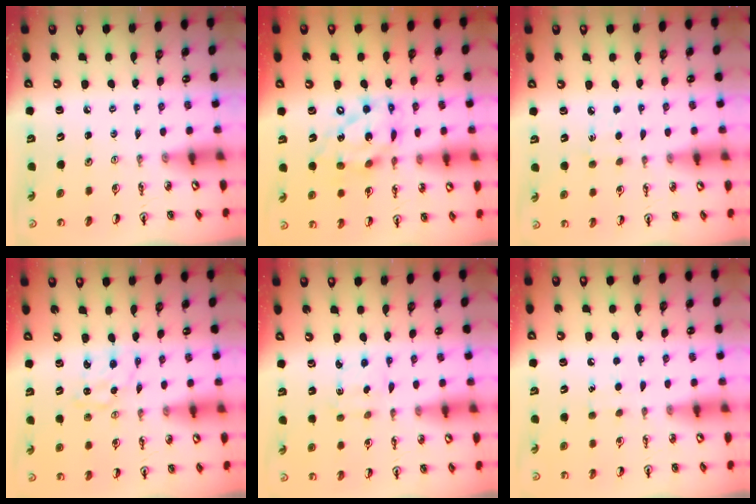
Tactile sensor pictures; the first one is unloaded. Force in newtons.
{"total": 16.2, "press": 16.1, "slide": 1.7}
{"total": 5.1, "press": 5.1, "slide": 0.5}
{"total": 2.0, "press": 2.0, "slide": 0.2}
{"total": 2.3, "press": 2.3, "slide": 0.4}
{"total": 5.4, "press": 5.4, "slide": 0.7}